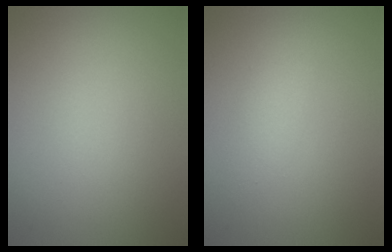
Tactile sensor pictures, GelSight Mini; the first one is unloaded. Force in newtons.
{"total": 1.7, "press": 1.7, "slide": 0.1}